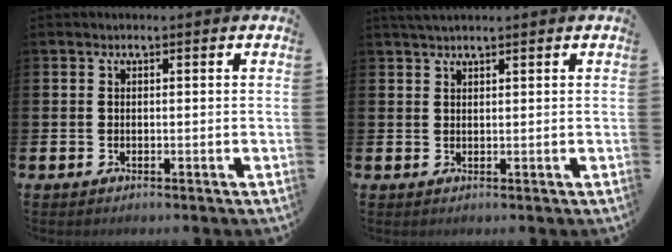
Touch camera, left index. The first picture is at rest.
{"total": 1.6, "force": [1.5, 0.1, 0.6], "torque": [-0.019, 0.006, 0.029]}